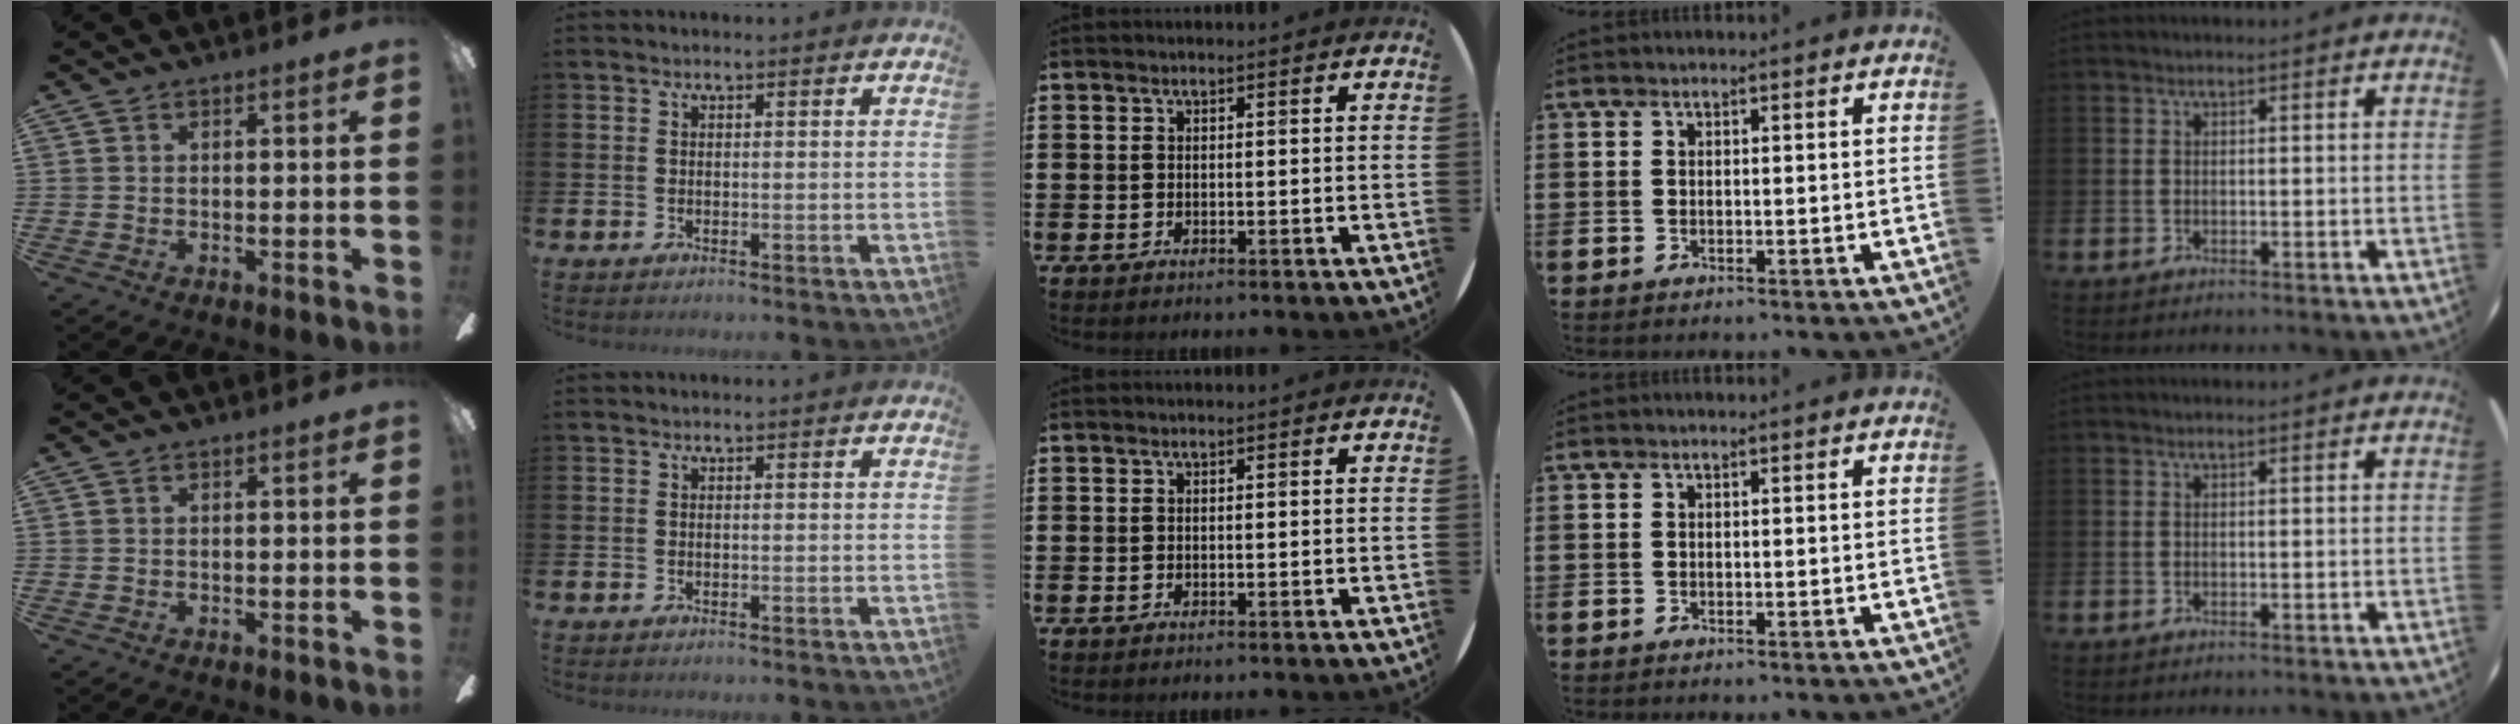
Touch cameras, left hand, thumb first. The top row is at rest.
{}